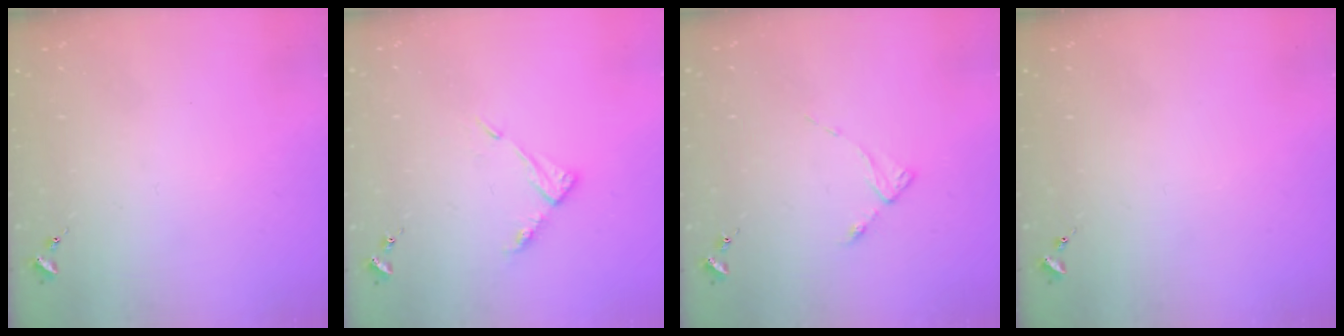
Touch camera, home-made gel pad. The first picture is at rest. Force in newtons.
{"total": 7.4, "press": 7.4, "slide": 0.6}
{"total": 2.7, "press": 2.7, "slide": 0.4}
{"total": 0.0}